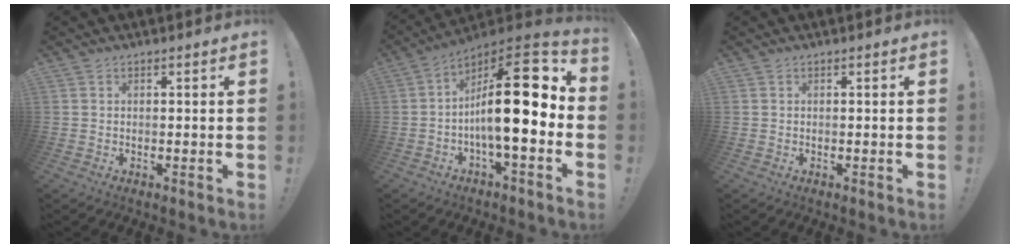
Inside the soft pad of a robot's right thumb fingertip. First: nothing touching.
{"total": 21.9, "force": [0.4, 6.4, 21.0], "torque": [-0.342, 0.000, 0.002]}
{"total": 0.0}